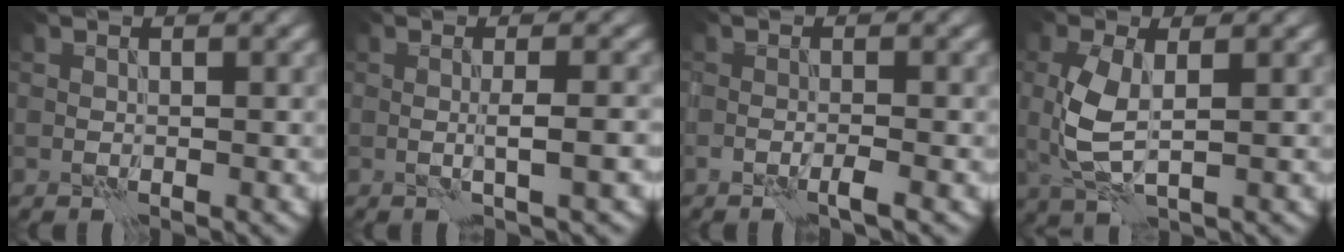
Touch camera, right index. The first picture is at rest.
{"total": 2.3, "force": [-0.2, 0.3, 2.2], "torque": [-0.035, 0.003, -0.010]}
{"total": 1.4, "force": [-0.9, 0.0, 1.1], "torque": [-0.017, 0.005, -0.020]}
{"total": 4.5, "force": [0.2, 2.0, 4.0], "torque": [-0.099, 0.002, 0.004]}